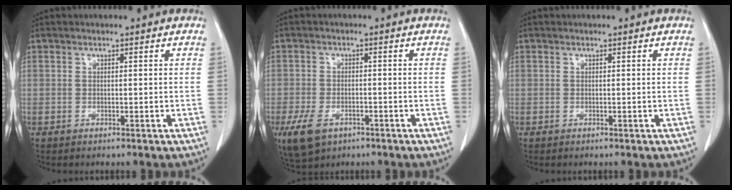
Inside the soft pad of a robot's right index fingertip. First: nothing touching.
{"total": 5.8, "force": [-3.1, 3.5, 3.5], "torque": [-0.075, -0.006, -0.044]}
{"total": 0.0}